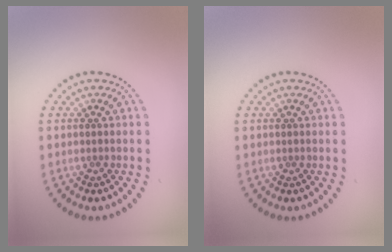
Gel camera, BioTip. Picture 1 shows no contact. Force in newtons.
{"total": 0.0}